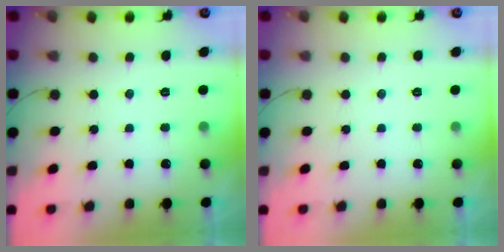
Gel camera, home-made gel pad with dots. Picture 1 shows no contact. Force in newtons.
{"total": 0.0}